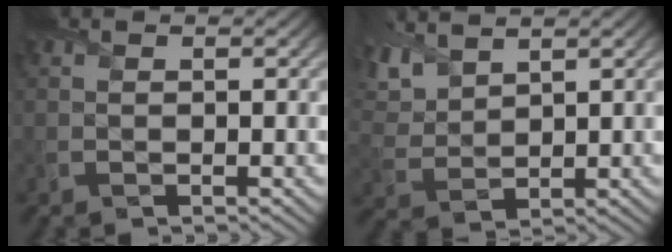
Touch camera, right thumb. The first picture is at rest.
{"total": 6.2, "force": [4.5, 2.5, 3.4], "torque": [-0.101, 0.014, 0.094]}